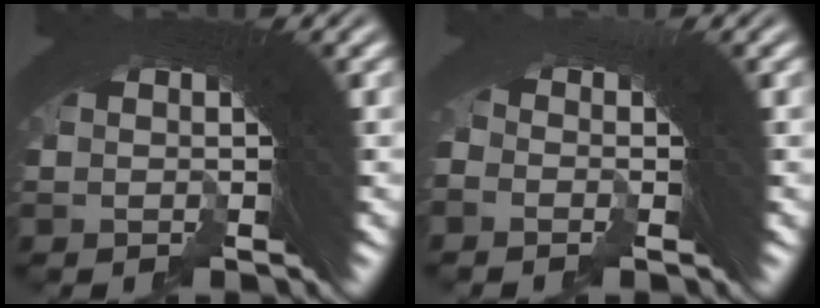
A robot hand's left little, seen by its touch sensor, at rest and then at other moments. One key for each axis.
{"total": 1.6, "fx": -1.5, "fy": 0.3, "fz": -0.5, "tx": 0.019, "ty": 0.013, "tz": -0.035}